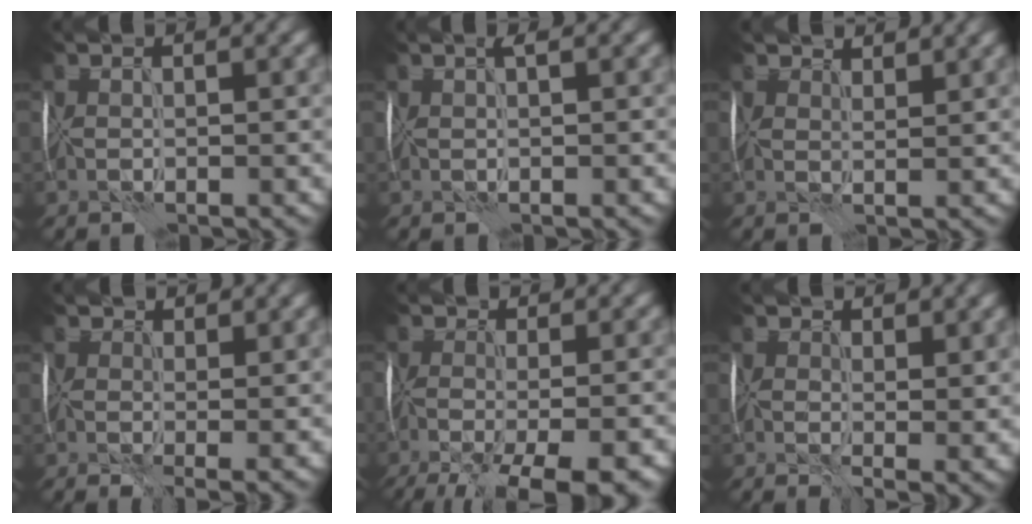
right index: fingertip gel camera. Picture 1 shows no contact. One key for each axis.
{"total": 0.8, "fx": 0.5, "fy": 0.0, "fz": 0.7, "tx": -0.012, "ty": 0.005, "tz": 0.006}
{"total": 3.4, "fx": 3.0, "fy": 1.4, "fz": 1.0, "tx": -0.026, "ty": 0.013, "tz": 0.032}
{"total": 4.3, "fx": 1.7, "fy": 2.3, "fz": 3.2, "tx": -0.054, "ty": 0.006, "tz": 0.021}
{"total": 11.7, "fx": -7.3, "fy": 4.7, "fz": 7.8, "tx": -0.129, "ty": -0.027, "tz": -0.080}
{"total": 5.3, "fx": 2.1, "fy": 3.1, "fz": 3.8, "tx": -0.054, "ty": 0.003, "tz": 0.032}